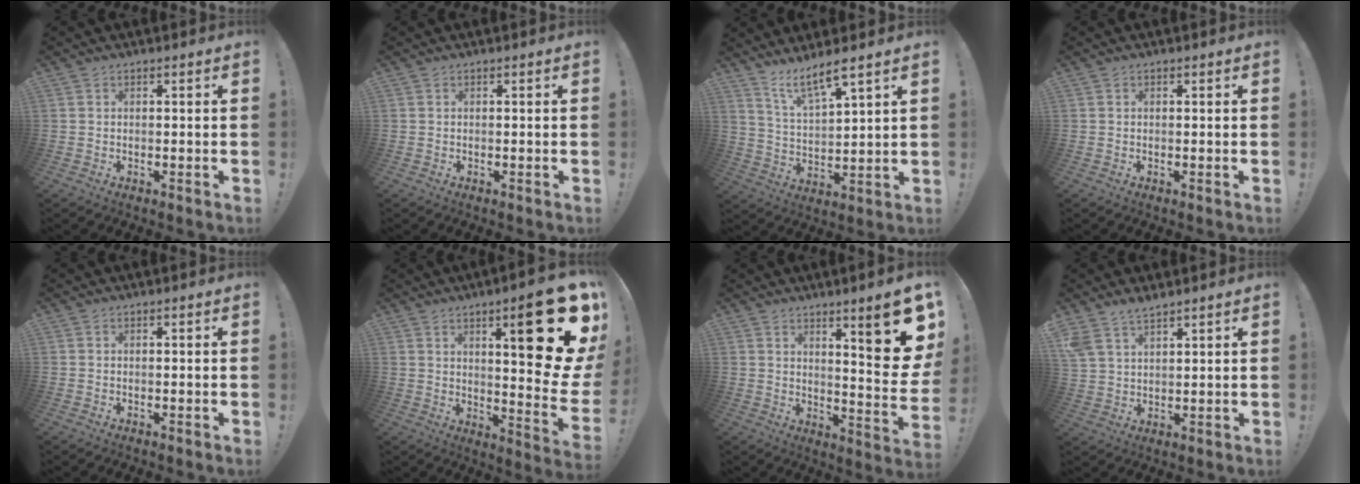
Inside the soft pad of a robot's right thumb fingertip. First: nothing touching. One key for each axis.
{"total": 0.0}
{"total": 9.2, "fx": 7.5, "fy": 1.3, "fz": 5.2, "tx": -0.089, "ty": -0.052, "tz": 0.133}
{"total": 0.0}
{"total": 0.0}
{"total": 22.7, "fx": 9.1, "fy": 5.0, "fz": 20.2, "tx": -0.256, "ty": -0.079, "tz": 0.138}
{"total": 14.6, "fx": 7.3, "fy": 2.1, "fz": 12.4, "tx": -0.162, "ty": -0.067, "tz": 0.107}
{"total": 5.9, "fx": 5.2, "fy": 1.9, "fz": 2.0, "tx": -0.044, "ty": -0.025, "tz": 0.101}